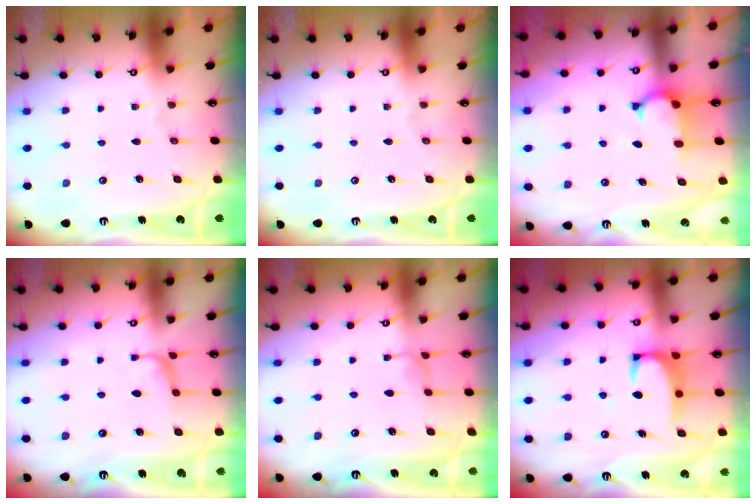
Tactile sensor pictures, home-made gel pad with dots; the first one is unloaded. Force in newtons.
{"total": 0.0}
{"total": 0.7, "press": 0.1, "slide": 0.7}
{"total": 2.6, "press": 2.4, "slide": 0.9}
{"total": 0.5, "press": 0.3, "slide": 0.4}
{"total": 3.5, "press": 3.4, "slide": 0.5}